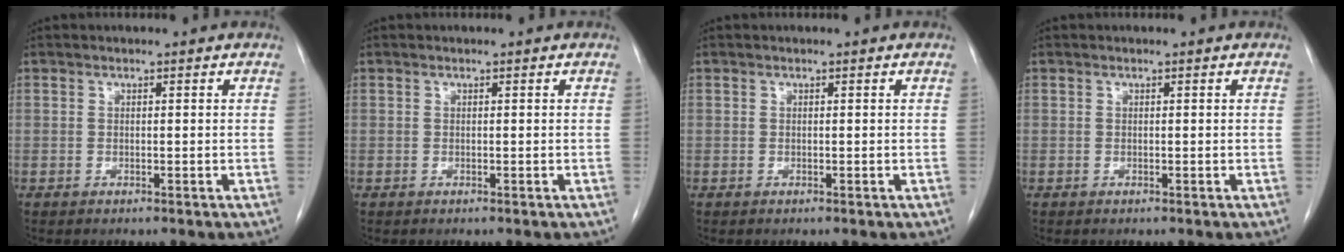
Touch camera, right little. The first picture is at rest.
{"total": 0.0}
{"total": 0.0}
{"total": 0.0}